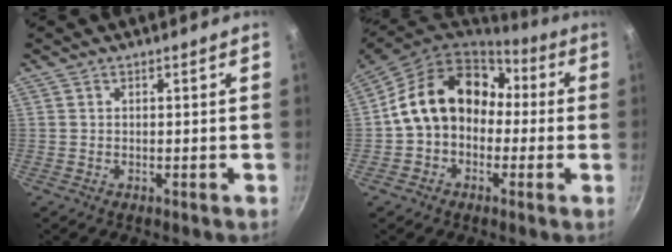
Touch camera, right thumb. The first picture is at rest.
{"total": 16.8, "force": [1.0, 13.3, 10.3], "torque": [-0.139, 0.056, 0.007]}